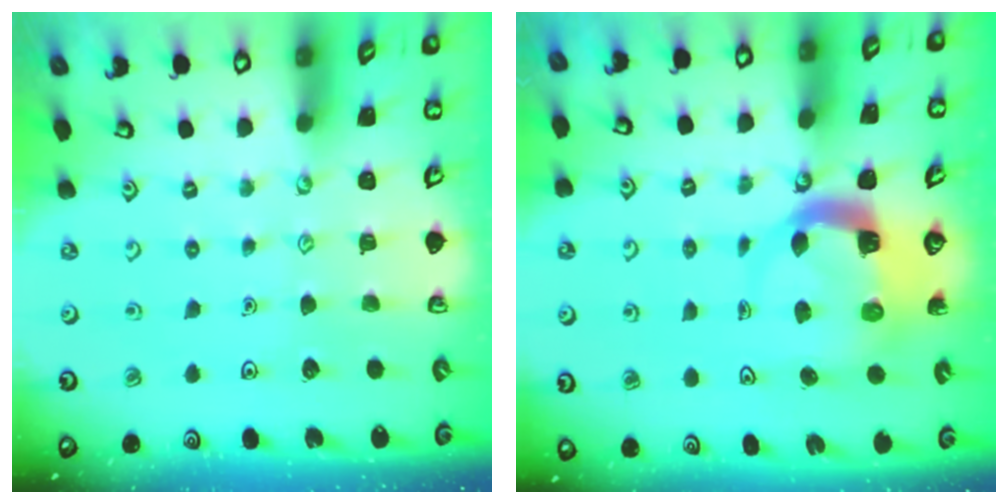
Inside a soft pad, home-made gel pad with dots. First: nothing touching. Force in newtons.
{"total": 5.2, "press": 5.1, "slide": 0.5}